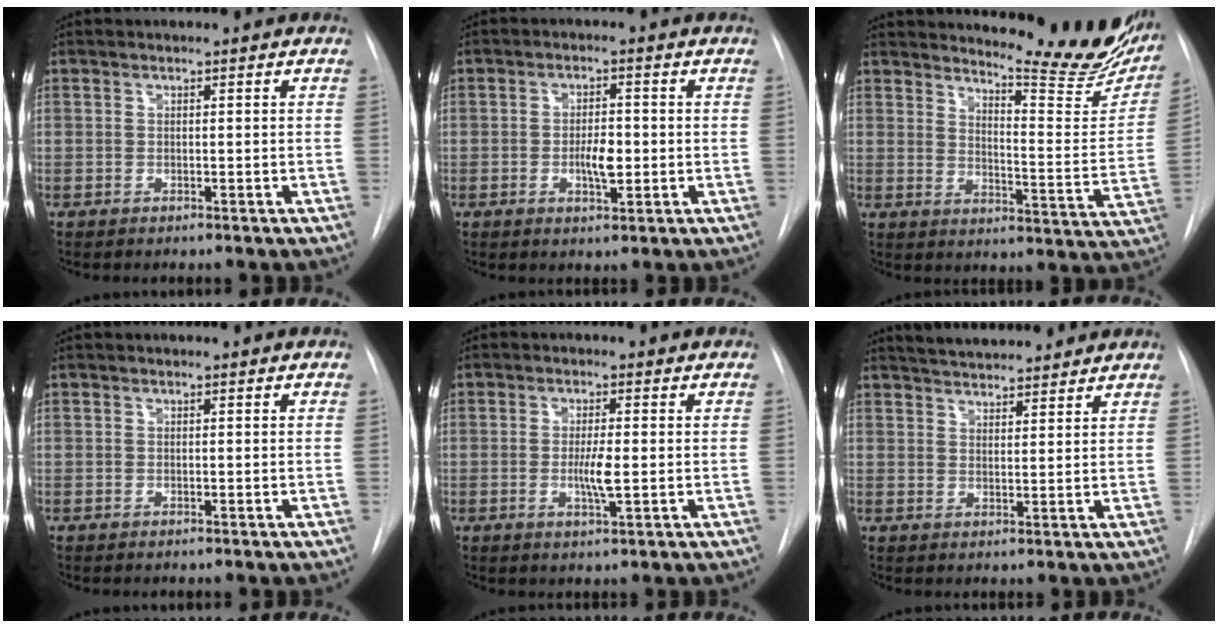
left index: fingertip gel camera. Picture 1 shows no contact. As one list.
[{"total": 4.1, "force": [-0.7, 1.5, 3.8], "torque": [-0.064, 0.000, -0.009]}, {"total": 18.4, "force": [16.9, 2.4, 7.0], "torque": [-0.087, -0.093, 0.197]}, {"total": 0.0}, {"total": 3.7, "force": [-0.3, 0.4, 3.6], "torque": [-0.068, -0.005, -0.006]}, {"total": 10.8, "force": [9.9, 2.0, 3.8], "torque": [-0.054, 0.020, 0.139]}]